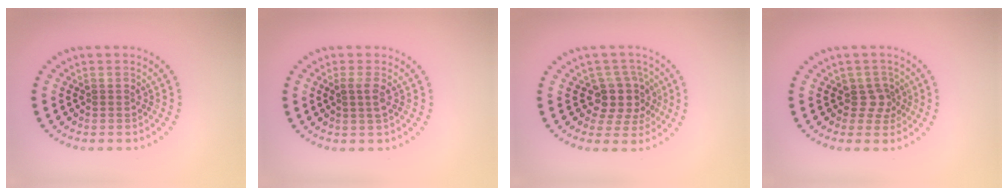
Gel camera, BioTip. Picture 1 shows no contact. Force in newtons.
{"total": 1.4, "press": 1.1, "slide": 0.9}
{"total": 3.5, "press": 2.9, "slide": 1.9}
{"total": 1.9, "press": 1.4, "slide": 1.3}